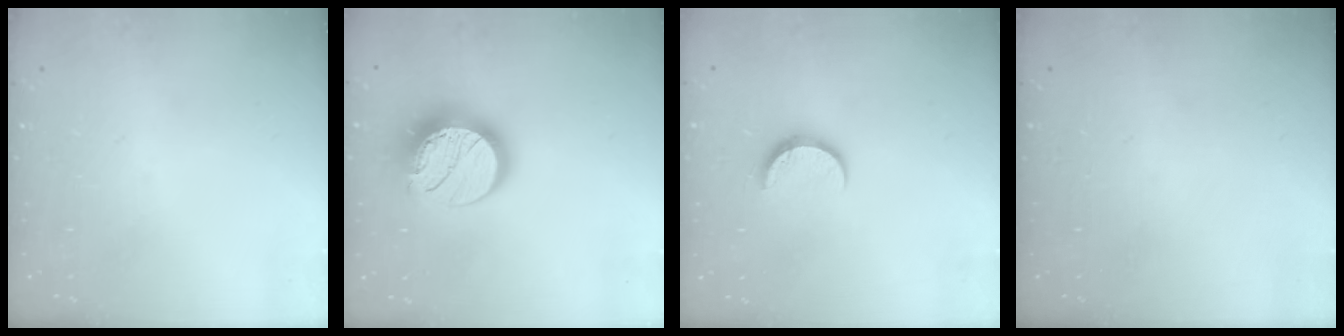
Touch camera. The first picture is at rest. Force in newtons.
{"total": 15.4, "press": 15.4, "slide": 1.1}
{"total": 7.0, "press": 7.0, "slide": 0.6}
{"total": 0.0}